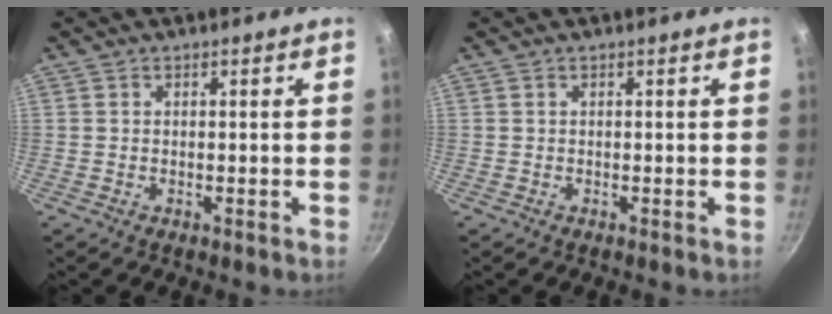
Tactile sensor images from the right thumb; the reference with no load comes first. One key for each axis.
{"total": 0.0}